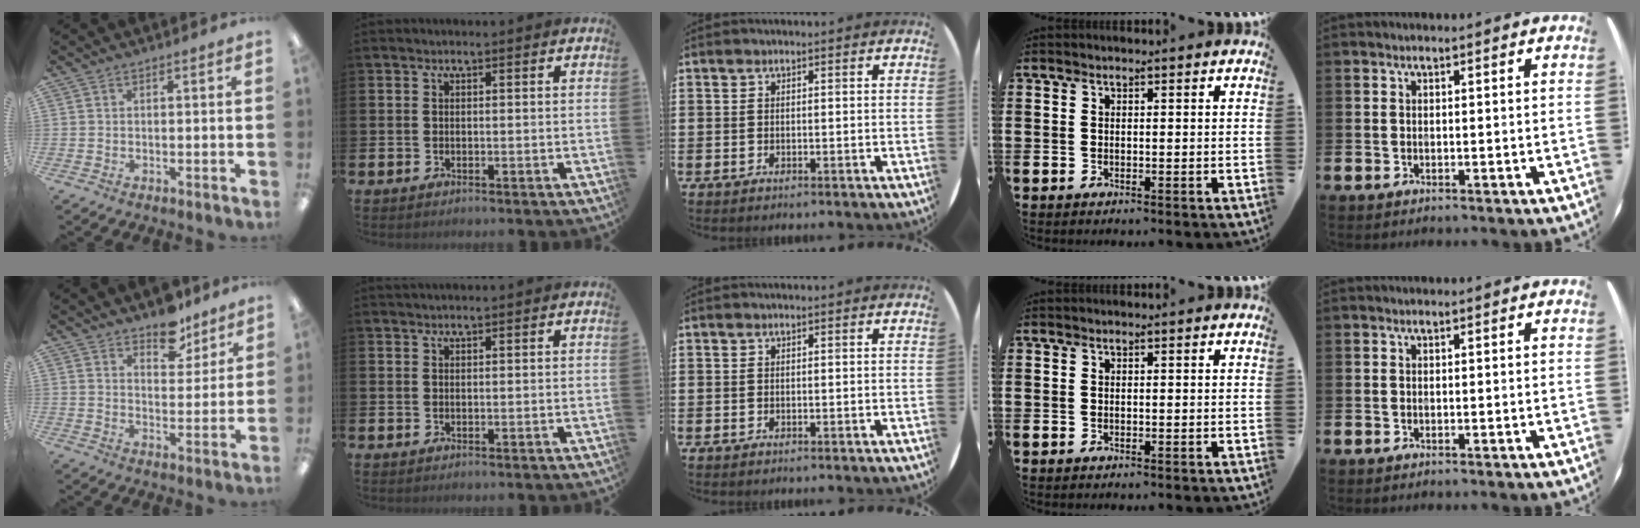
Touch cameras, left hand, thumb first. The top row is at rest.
{"thumb": {"total": 8.2, "force": [6.9, 3.8, 2.4], "torque": [-0.014, -0.050, 0.122]}, "index": {"total": 0.7, "force": [0.7, 0.0, 0.0], "torque": [-0.001, 0.001, 0.014]}}